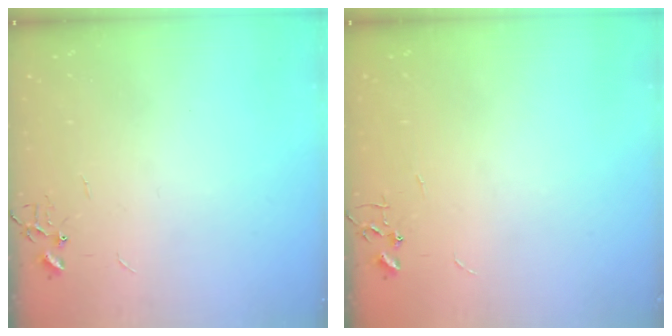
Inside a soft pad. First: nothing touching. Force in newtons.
{"total": 0.0}